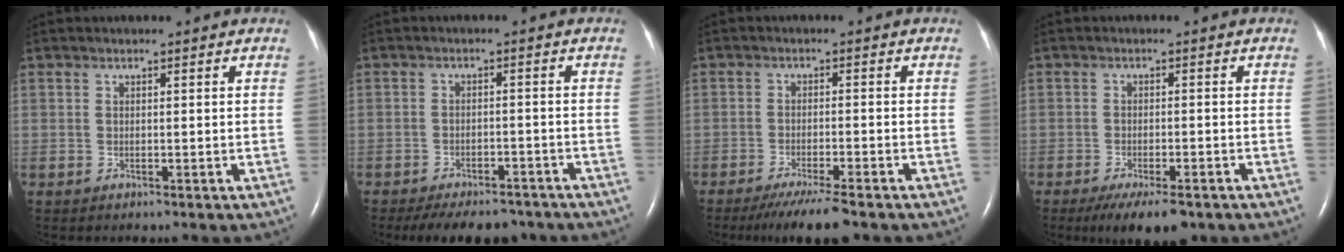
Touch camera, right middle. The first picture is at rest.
{"total": 12.0, "force": [-10.1, 4.7, 4.6], "torque": [-0.078, 0.000, -0.129]}
{"total": 7.0, "force": [-5.6, 0.1, 4.3], "torque": [-0.070, -0.018, -0.091]}
{"total": 7.7, "force": [-5.5, 2.0, 5.0], "torque": [-0.074, -0.015, -0.082]}